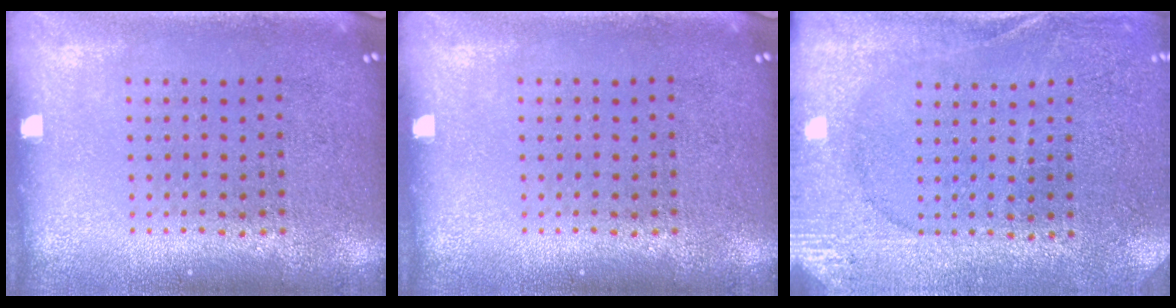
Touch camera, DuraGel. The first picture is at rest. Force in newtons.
{"total": 0.0}
{"total": 2.7, "press": 2.6, "slide": 0.4}